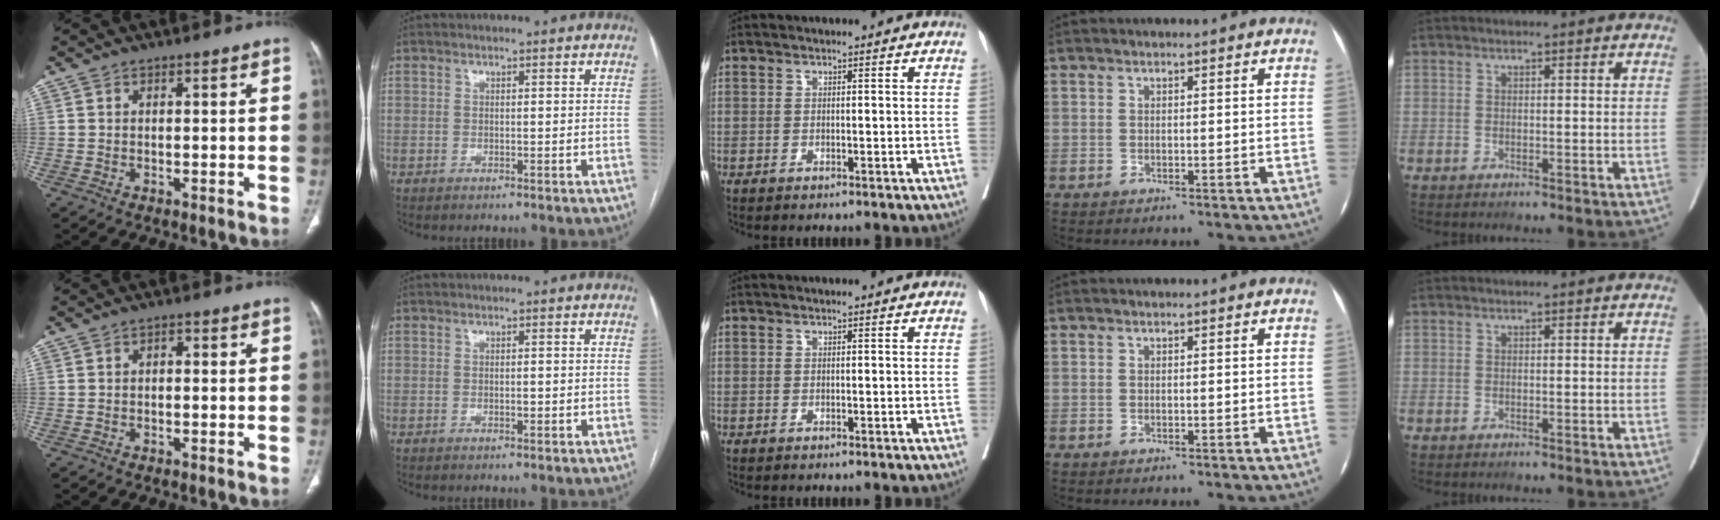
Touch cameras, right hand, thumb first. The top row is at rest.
{"thumb": {"total": 1.2, "force": [0.0, 0.7, 1.0], "torque": [-0.013, 0.007, -0.004]}, "index": {"total": 0.9, "force": [-0.2, 0.3, 0.8], "torque": [-0.014, 0.000, -0.004]}}